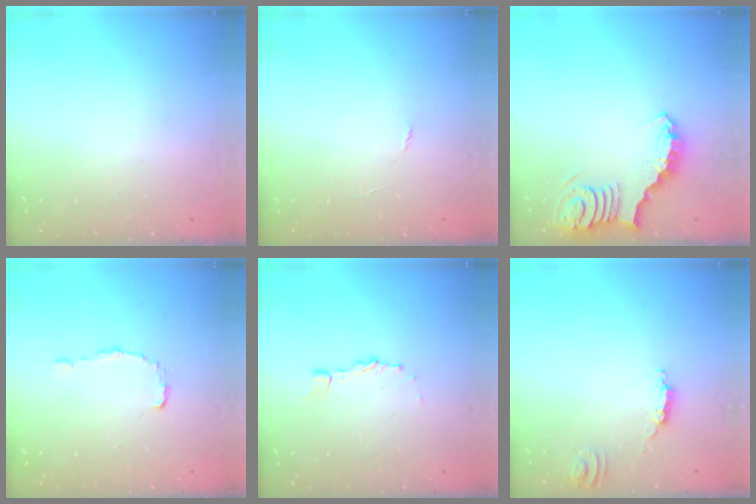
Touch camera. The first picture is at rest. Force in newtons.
{"total": 4.8, "press": 4.8, "slide": 0.3}
{"total": 4.1, "press": 4.0, "slide": 0.6}
{"total": 0.0}
{"total": 3.3, "press": 3.3, "slide": 0.4}
{"total": 4.7, "press": 4.7, "slide": 0.3}